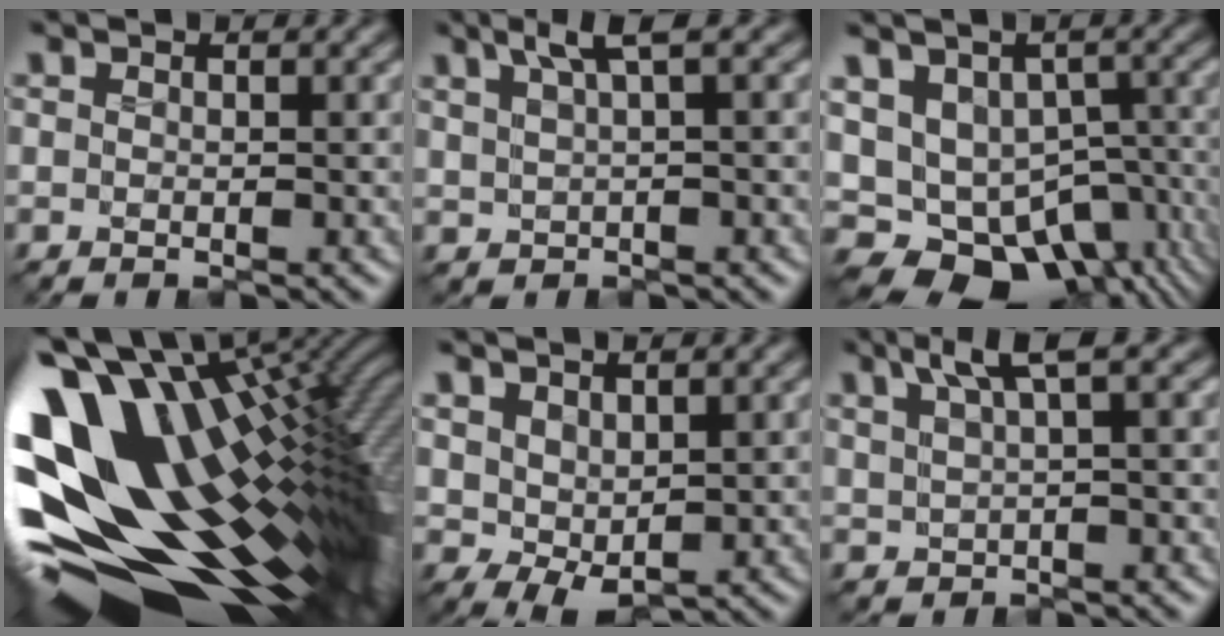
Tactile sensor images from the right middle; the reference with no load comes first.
{"total": 2.7, "force": [1.9, 0.1, 1.9], "torque": [-0.045, 0.011, 0.037]}
{"total": 12.1, "force": [-4.3, 9.0, 6.8], "torque": [-0.126, -0.013, -0.037]}
{"total": 18.4, "force": [0.2, 10.2, 15.4], "torque": [-0.298, -0.056, 0.038]}
{"total": 3.1, "force": [0.9, 2.0, 2.1], "torque": [-0.045, -0.004, 0.024]}
{"total": 3.3, "force": [2.2, 0.3, 2.4], "torque": [-0.054, 0.014, 0.042]}